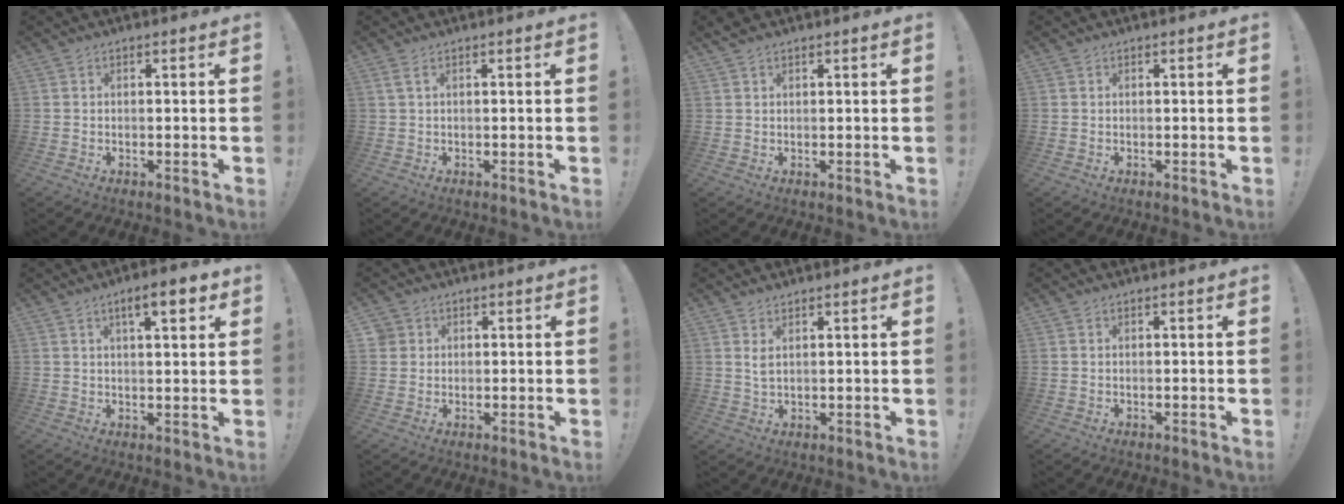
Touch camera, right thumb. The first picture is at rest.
{"total": 2.0, "force": [0.8, 0.3, 1.8], "torque": [-0.037, 0.000, 0.016]}
{"total": 1.3, "force": [1.1, 0.5, 0.6], "torque": [-0.005, -0.005, 0.020]}
{"total": 0.0}
{"total": 7.6, "force": [4.0, 2.0, 6.1], "torque": [-0.076, -0.017, 0.059]}
{"total": 2.7, "force": [1.2, 2.5, 0.4], "torque": [-0.006, -0.002, 0.022]}
{"total": 2.9, "force": [1.7, 1.6, 1.8], "torque": [-0.027, -0.009, 0.031]}
{"total": 0.0}